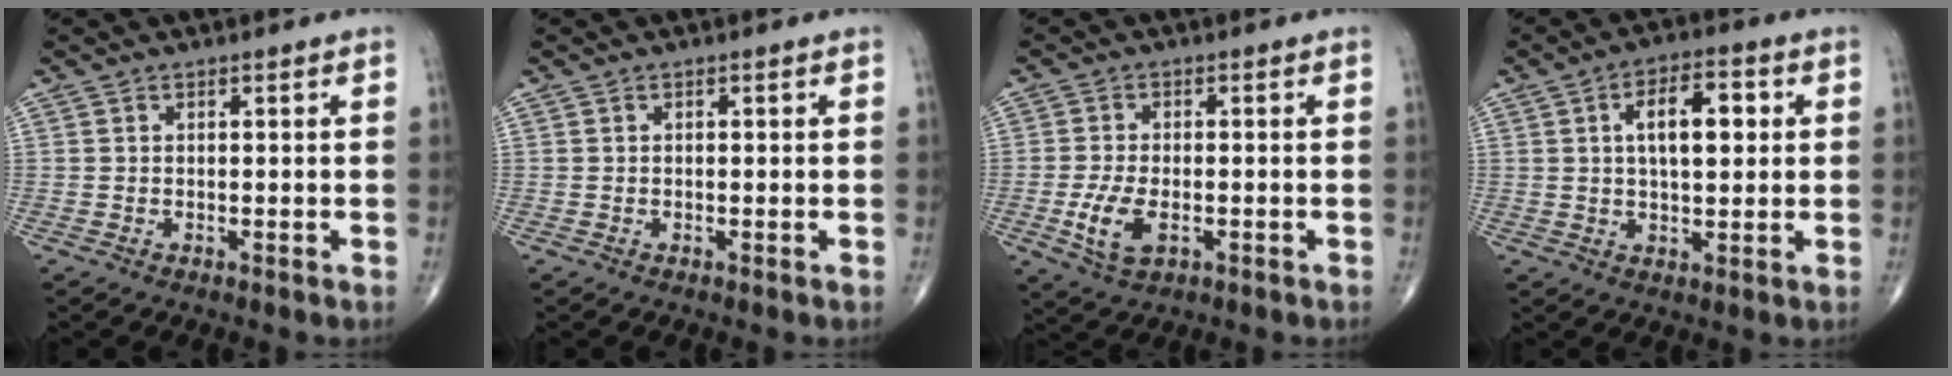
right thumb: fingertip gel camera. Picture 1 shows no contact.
{"total": 0.0}
{"total": 6.7, "force": [-1.8, 3.4, 5.4], "torque": [-0.115, -0.002, -0.029]}
{"total": 9.7, "force": [2.1, 4.6, 8.3], "torque": [-0.114, 0.007, 0.030]}